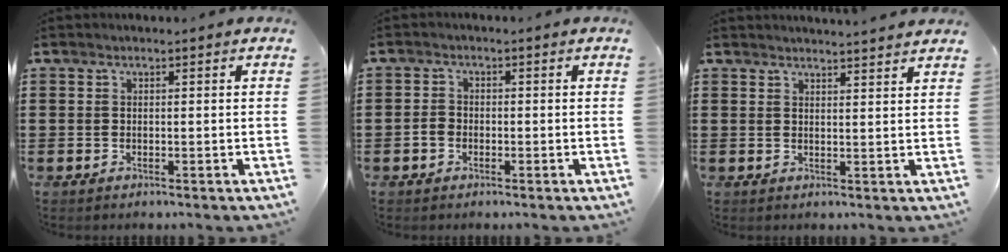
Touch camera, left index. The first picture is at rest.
{"total": 1.8, "force": [-0.7, 1.3, 1.1], "torque": [-0.030, 0.001, -0.017]}
{"total": 2.4, "force": [2.3, -0.5, 0.0], "torque": [-0.006, -0.009, 0.044]}